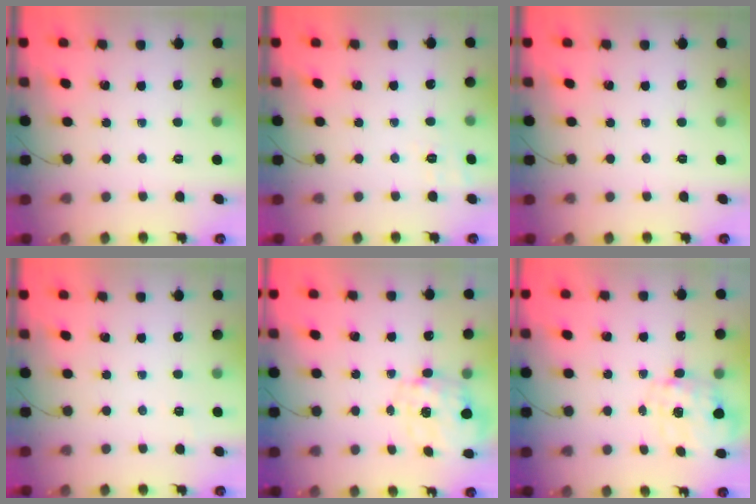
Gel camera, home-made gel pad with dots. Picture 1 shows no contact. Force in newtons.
{"total": 2.3, "press": 0.9, "slide": 2.1}
{"total": 0.0}
{"total": 2.0, "press": 1.6, "slide": 1.2}
{"total": 2.7, "press": 2.6, "slide": 0.8}
{"total": 2.7, "press": 2.6, "slide": 0.8}